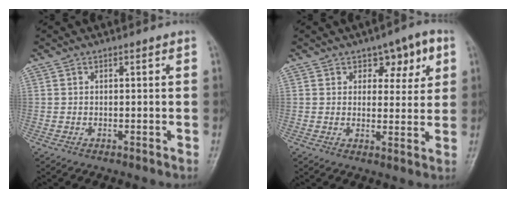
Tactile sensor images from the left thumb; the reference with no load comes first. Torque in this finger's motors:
{"motor_torque": [0.73, 0.72, 0.14, 0.01, -0.02]}